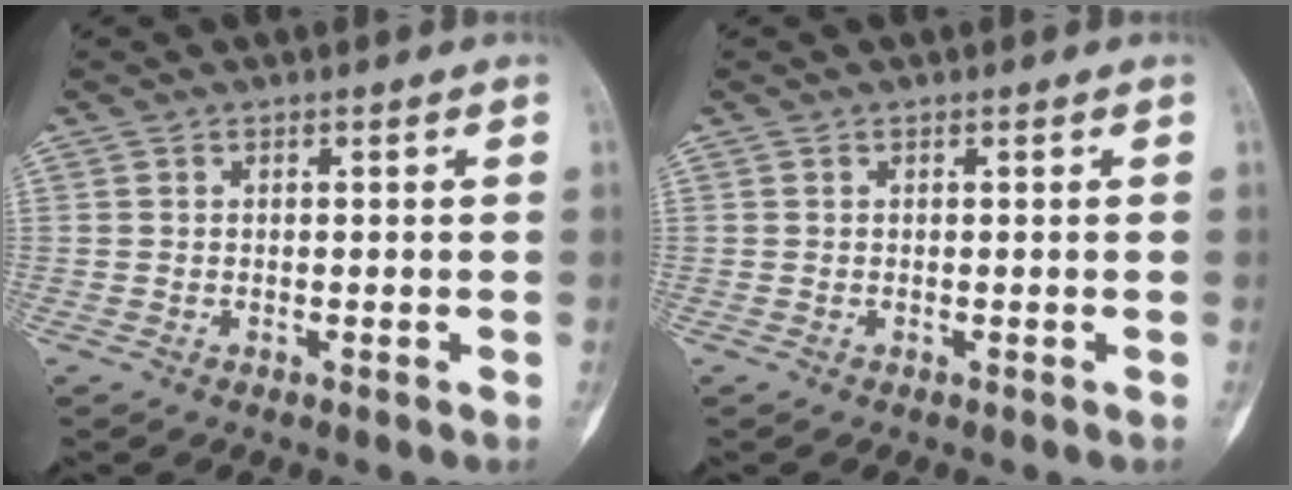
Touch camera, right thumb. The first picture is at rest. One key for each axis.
{"total": 0.0}